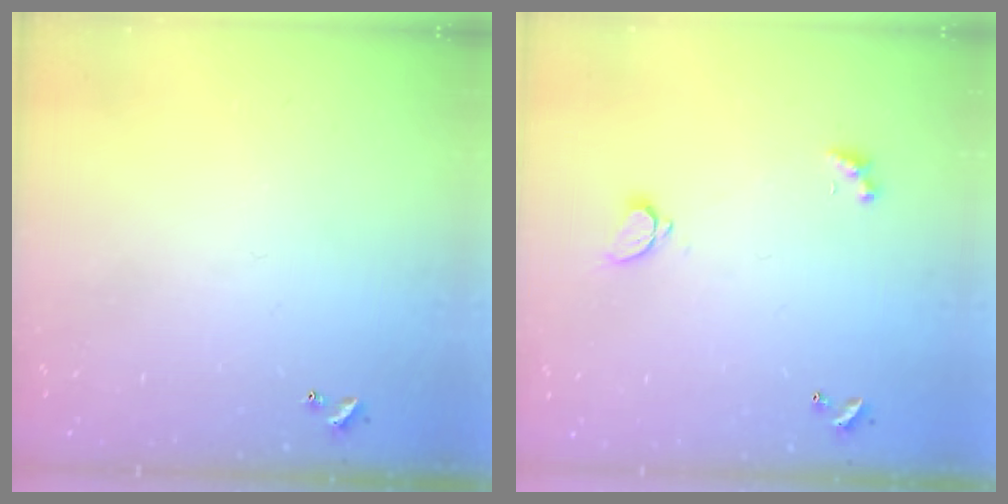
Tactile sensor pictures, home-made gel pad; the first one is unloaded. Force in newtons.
{"total": 1.6, "press": 1.6, "slide": 0.5}